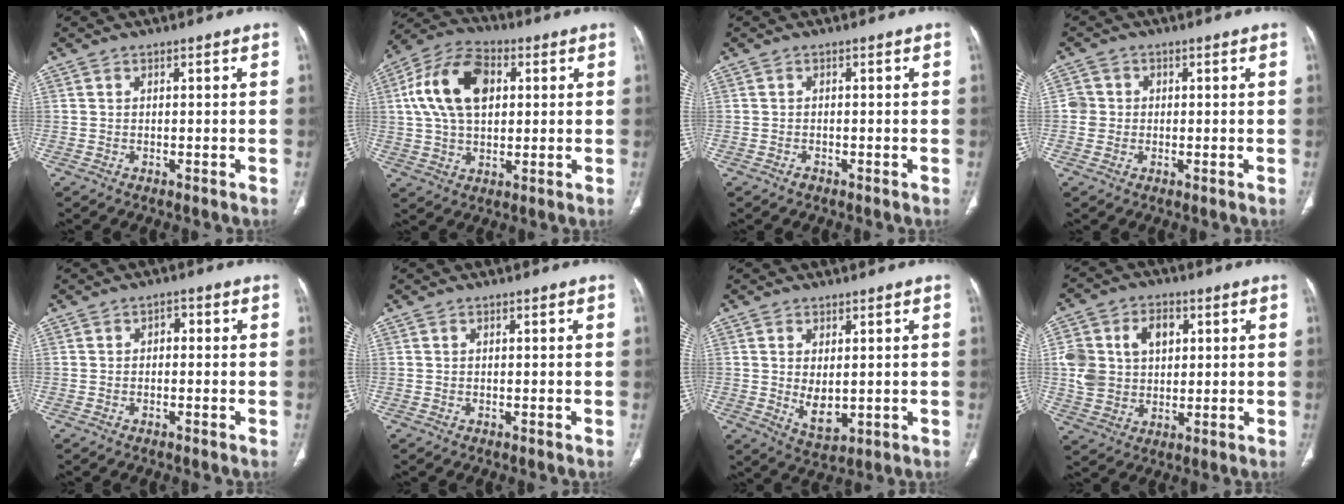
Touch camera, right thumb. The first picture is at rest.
{"total": 15.1, "force": [3.3, 9.5, 11.4], "torque": [-0.203, 0.015, 0.055]}
{"total": 0.8, "force": [-0.6, 0.6, 0.3], "torque": [-0.004, 0.001, -0.011]}
{"total": 3.0, "force": [0.0, 2.9, 0.4], "torque": [0.015, 0.008, -0.003]}
{"total": 1.6, "force": [0.0, 1.1, 1.2], "torque": [-0.008, 0.007, -0.007]}
{"total": 0.0}
{"total": 5.7, "force": [0.1, 3.2, 4.7], "torque": [-0.073, -0.015, 0.018]}
{"total": 13.0, "force": [2.8, 9.9, 8.0], "torque": [-0.122, 0.008, 0.057]}